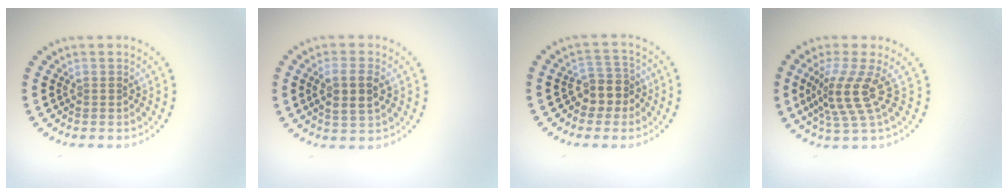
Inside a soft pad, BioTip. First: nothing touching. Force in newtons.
{"total": 3.0, "press": 2.8, "slide": 0.9}
{"total": 2.8, "press": 2.4, "slide": 1.4}
{"total": 3.9, "press": 2.7, "slide": 2.8}